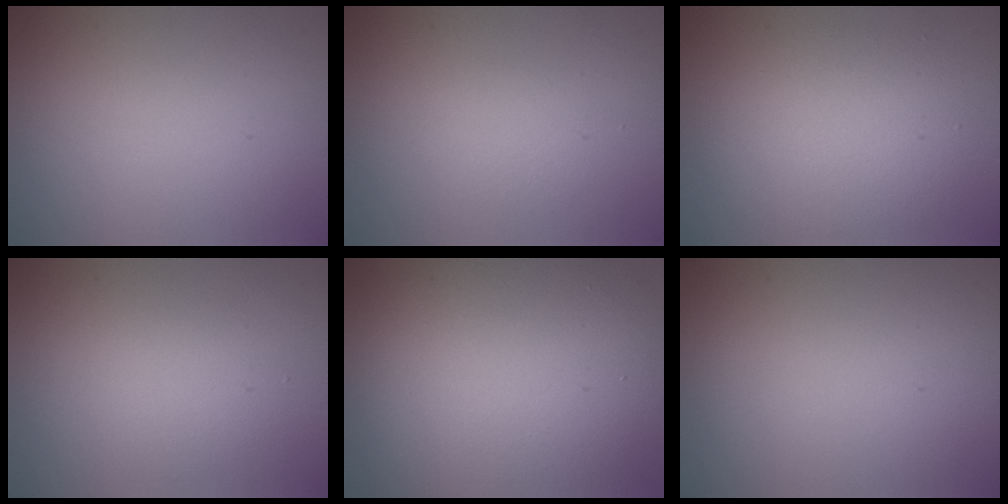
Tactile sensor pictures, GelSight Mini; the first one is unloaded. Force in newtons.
{"total": 1.3, "press": 1.3, "slide": 0.1}
{"total": 4.4, "press": 4.4, "slide": 0.3}
{"total": 2.2, "press": 2.2, "slide": 0.1}
{"total": 12.6, "press": 12.6, "slide": 0.7}
{"total": 0.0}